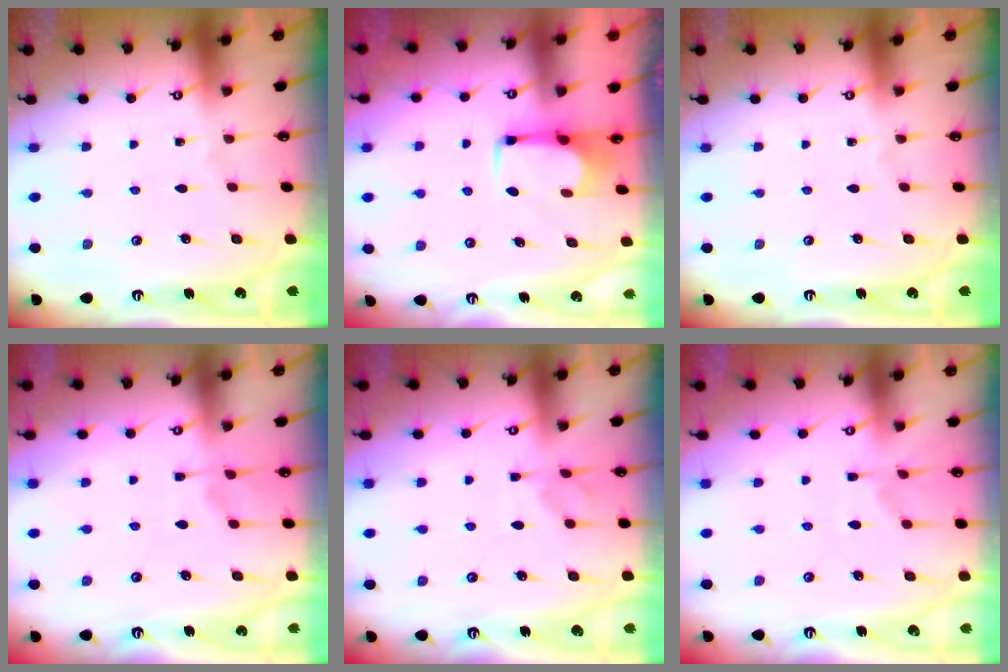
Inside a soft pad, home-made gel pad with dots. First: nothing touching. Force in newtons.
{"total": 2.6, "press": 2.6, "slide": 0.4}
{"total": 0.0}
{"total": 1.0, "press": 0.6, "slide": 0.8}
{"total": 2.1, "press": 2.0, "slide": 0.8}
{"total": 1.0, "press": 0.2, "slide": 1.0}